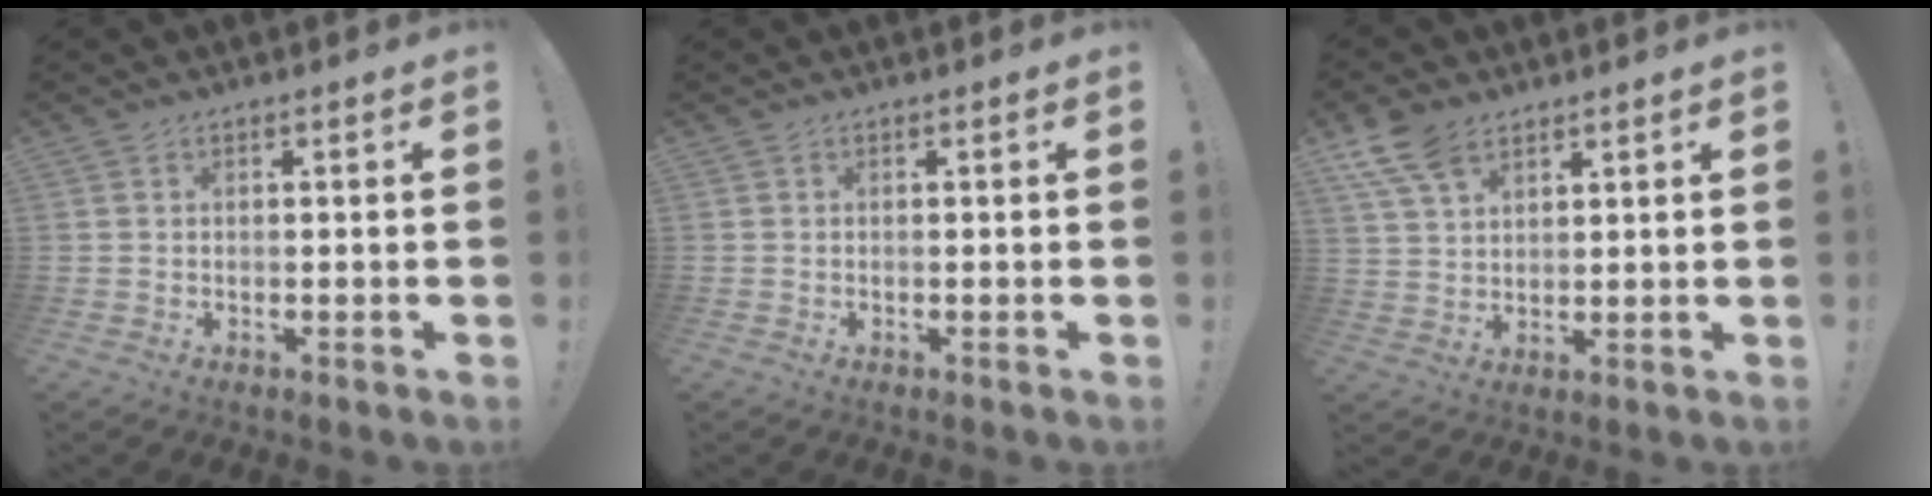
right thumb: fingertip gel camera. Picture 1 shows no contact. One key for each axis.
{"total": 0.0}
{"total": 8.9, "fx": 5.8, "fy": 4.9, "fz": 4.6, "tx": -0.090, "ty": -0.018, "tz": 0.116}